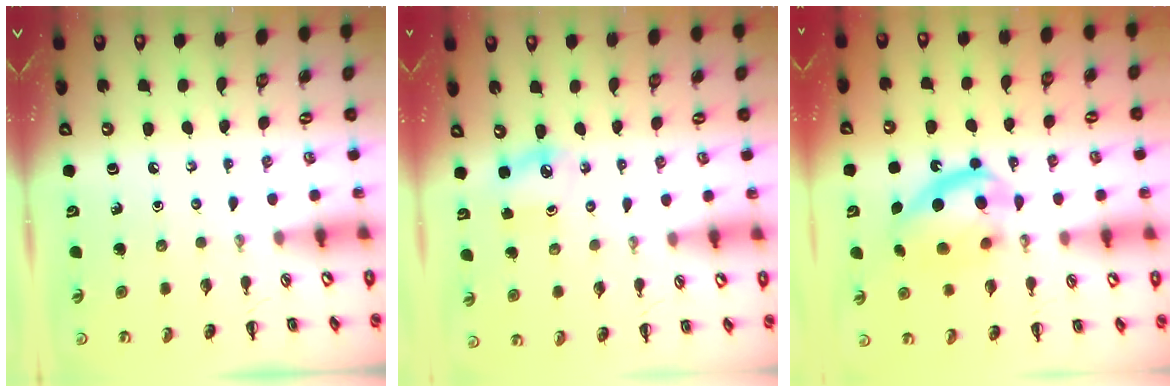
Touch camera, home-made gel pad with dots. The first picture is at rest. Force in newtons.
{"total": 4.2, "press": 4.1, "slide": 0.9}
{"total": 15.5, "press": 15.1, "slide": 3.5}